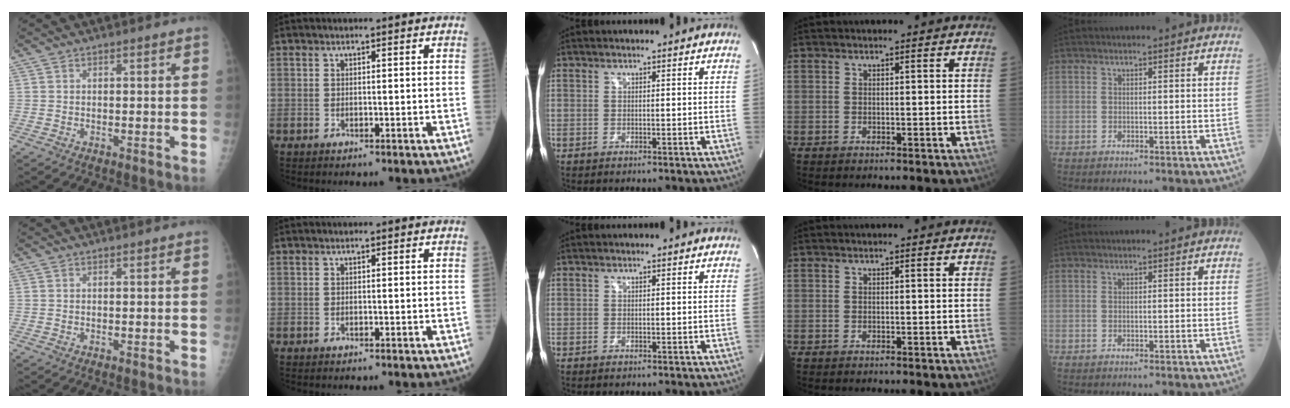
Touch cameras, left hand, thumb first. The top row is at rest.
{}